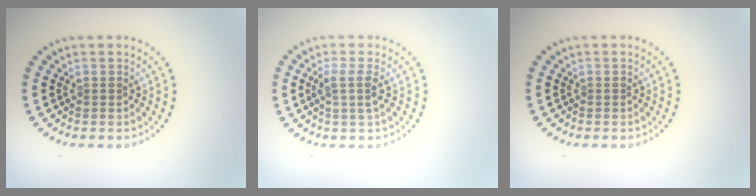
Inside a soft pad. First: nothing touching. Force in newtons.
{"total": 1.8, "press": 1.4, "slide": 1.1}
{"total": 0.0}